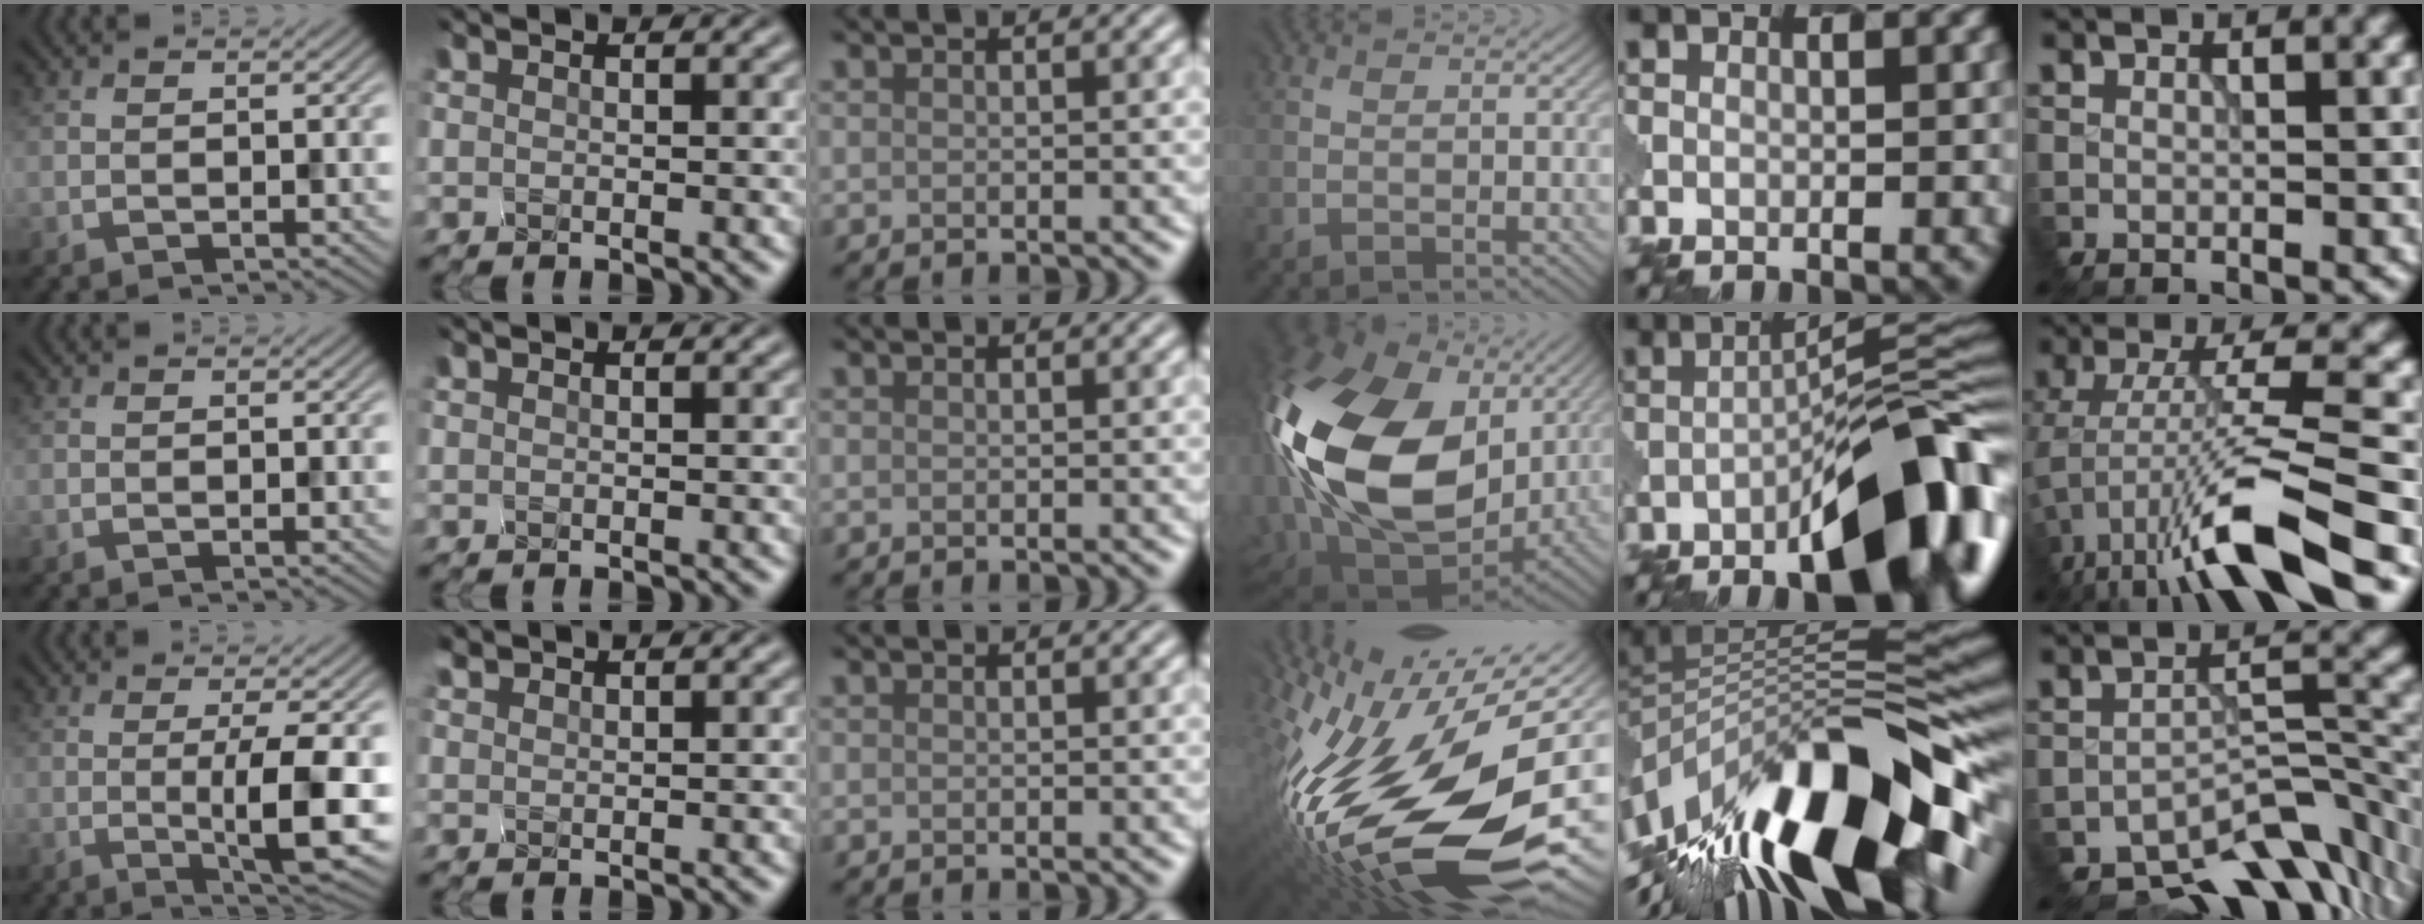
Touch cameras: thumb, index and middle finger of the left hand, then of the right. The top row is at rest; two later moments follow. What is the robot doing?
{"motion": "disassemble", "object": "battery cover"}